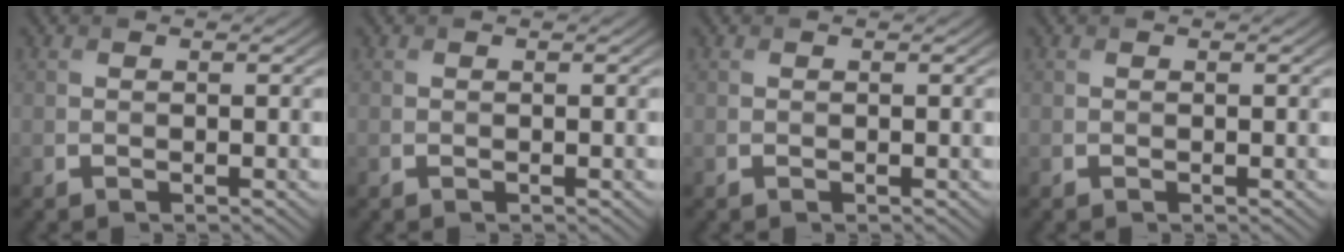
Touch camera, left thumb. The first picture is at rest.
{"total": 0.0}
{"total": 0.0}
{"total": 0.0}